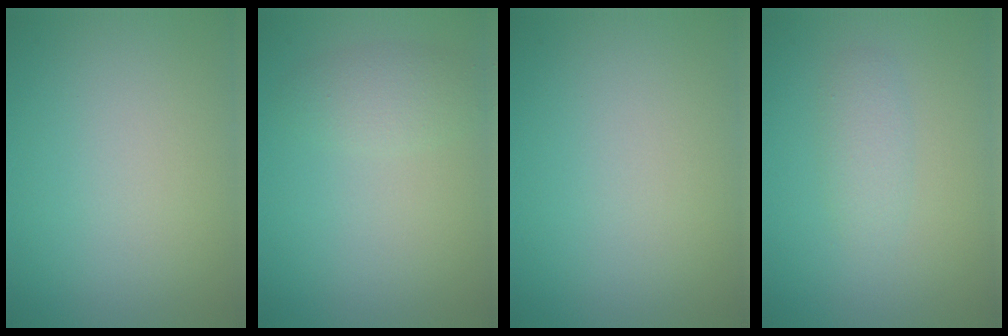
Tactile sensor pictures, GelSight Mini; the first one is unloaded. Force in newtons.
{"total": 2.0, "press": 2.0, "slide": 0.0}
{"total": 0.0}
{"total": 1.7, "press": 1.7, "slide": 0.1}